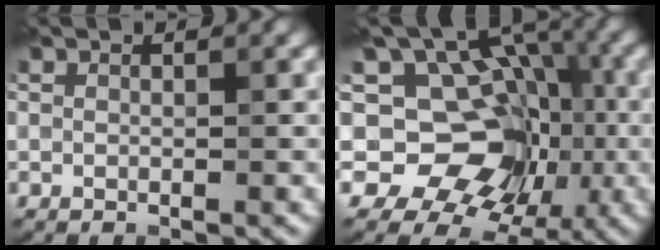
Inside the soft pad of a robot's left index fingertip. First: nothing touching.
{"total": 9.6, "force": [-0.1, 8.0, 5.3], "torque": [-0.064, 0.006, -0.015]}